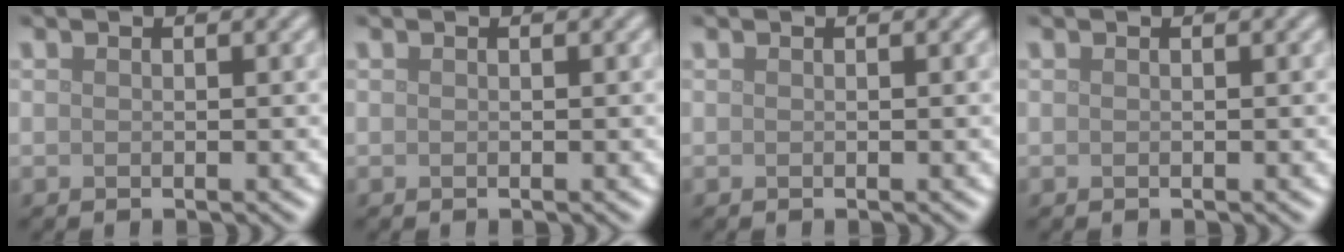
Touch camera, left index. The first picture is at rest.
{"total": 0.0}
{"total": 0.0}
{"total": 0.0}